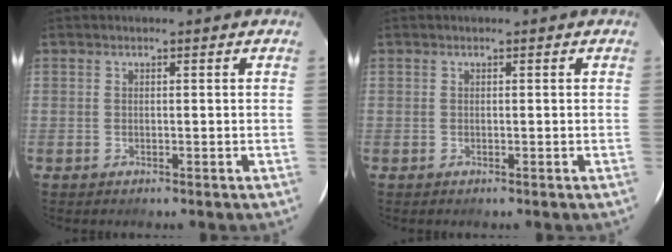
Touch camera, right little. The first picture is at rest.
{"total": 0.0}